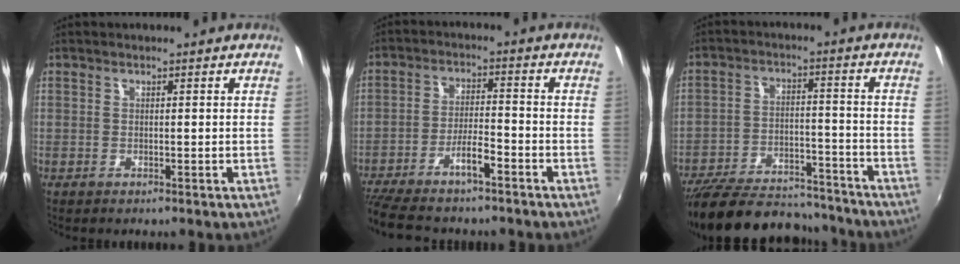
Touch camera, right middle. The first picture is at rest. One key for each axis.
{"total": 9.7, "fx": -7.7, "fy": 1.6, "fz": 5.7, "tx": -0.124, "ty": 0.004, "tz": -0.134}
{"total": 24.2, "fx": -20.6, "fy": 7.9, "fz": 10.0, "tx": -0.203, "ty": -0.008, "tz": -0.290}